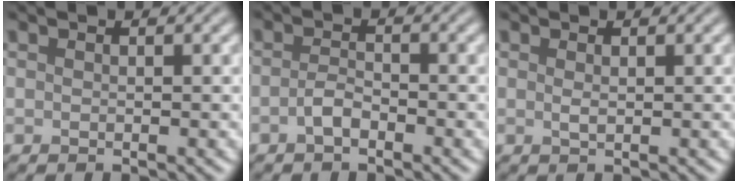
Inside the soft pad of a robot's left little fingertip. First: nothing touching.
{"total": 1.6, "force": [-0.9, 0.6, 1.2], "torque": [-0.027, 0.002, -0.021]}
{"total": 0.7, "force": [0.2, 0.2, 0.6], "torque": [-0.013, 0.000, 0.004]}